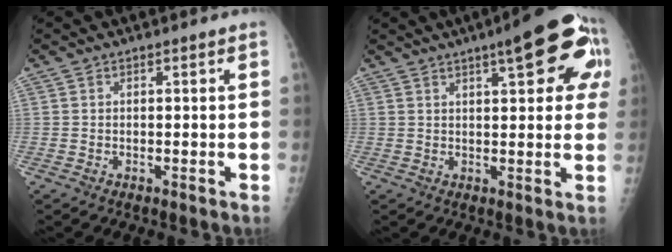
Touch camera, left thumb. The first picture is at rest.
{"total": 15.8, "force": [6.1, 4.9, 13.7], "torque": [-0.150, 0.009, 0.068]}